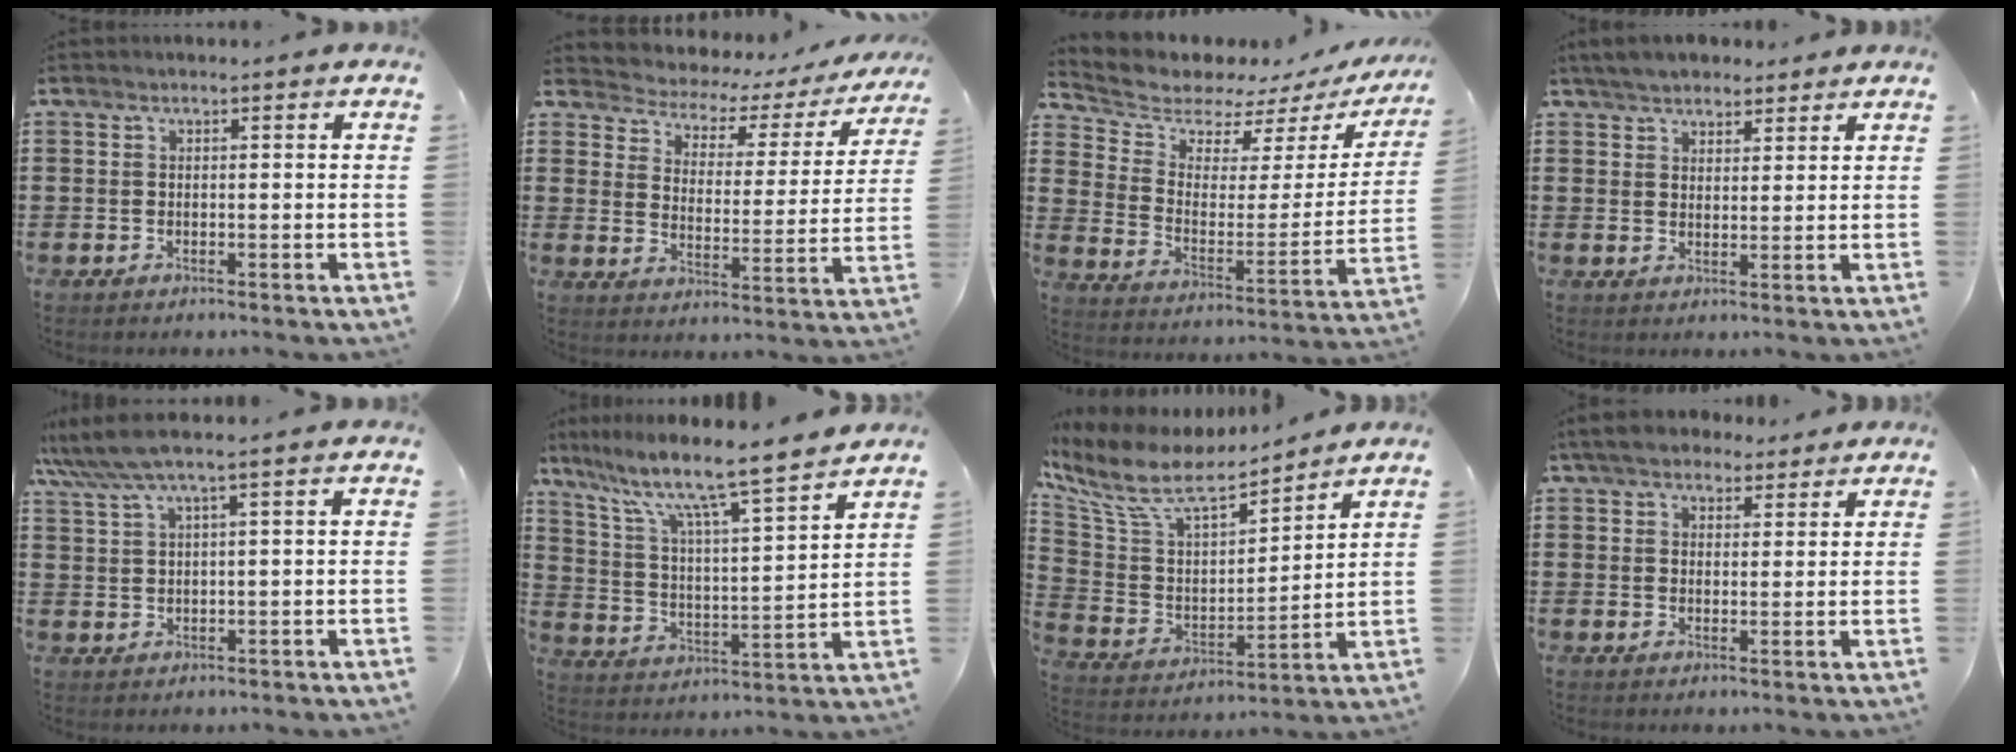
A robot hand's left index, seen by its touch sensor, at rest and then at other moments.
{"total": 2.7, "force": [2.2, 1.4, 0.7], "torque": [-0.034, -0.024, 0.025]}
{"total": 6.7, "force": [6.2, 2.3, 0.7], "torque": [-0.058, -0.047, 0.109]}
{"total": 4.3, "force": [3.9, 1.6, 0.8], "torque": [-0.030, 0.002, 0.073]}
{"total": 3.9, "force": [2.5, -0.1, 3.0], "torque": [-0.074, -0.005, 0.040]}
{"total": 9.4, "force": [7.8, 0.2, 5.3], "torque": [-0.133, -0.057, 0.124]}
{"total": 9.4, "force": [7.5, 3.0, 4.8], "torque": [-0.127, -0.043, 0.127]}
{"total": 4.8, "force": [4.1, 2.1, 1.5], "torque": [-0.046, 0.003, 0.077]}